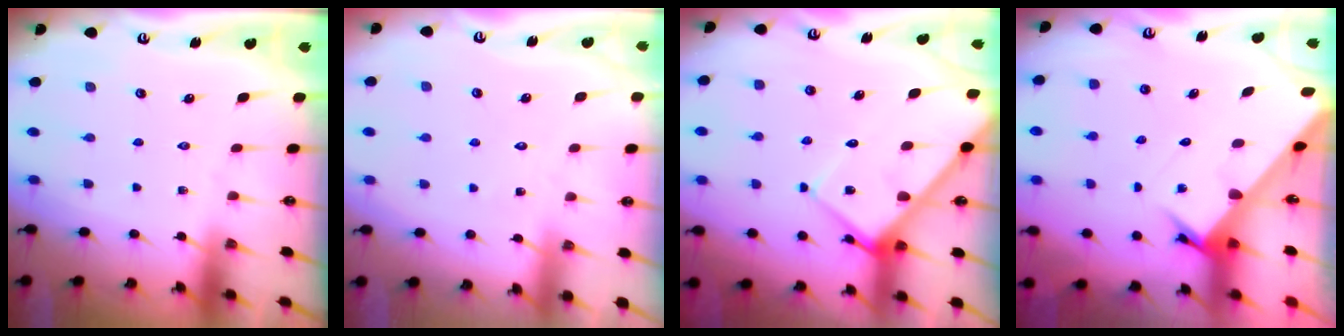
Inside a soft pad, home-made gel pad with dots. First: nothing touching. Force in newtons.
{"total": 3.9, "press": 3.9, "slide": 0.3}
{"total": 9.4, "press": 9.3, "slide": 0.7}
{"total": 2.9, "press": 2.9, "slide": 0.2}